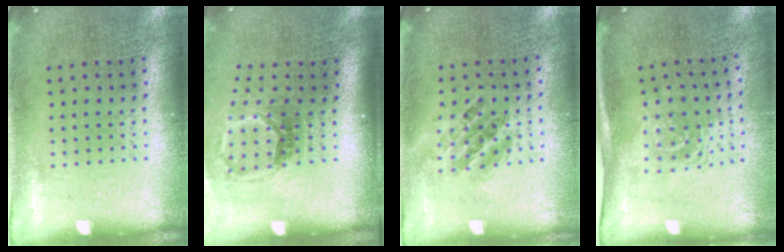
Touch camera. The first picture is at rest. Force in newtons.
{"total": 1.9, "press": 1.2, "slide": 1.4}
{"total": 0.9, "press": 0.8, "slide": 0.4}
{"total": 1.7, "press": 1.2, "slide": 1.1}